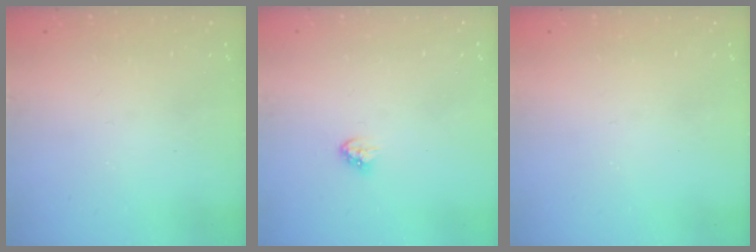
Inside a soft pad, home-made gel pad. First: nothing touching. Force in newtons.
{"total": 3.5, "press": 3.5, "slide": 0.2}
{"total": 0.0}